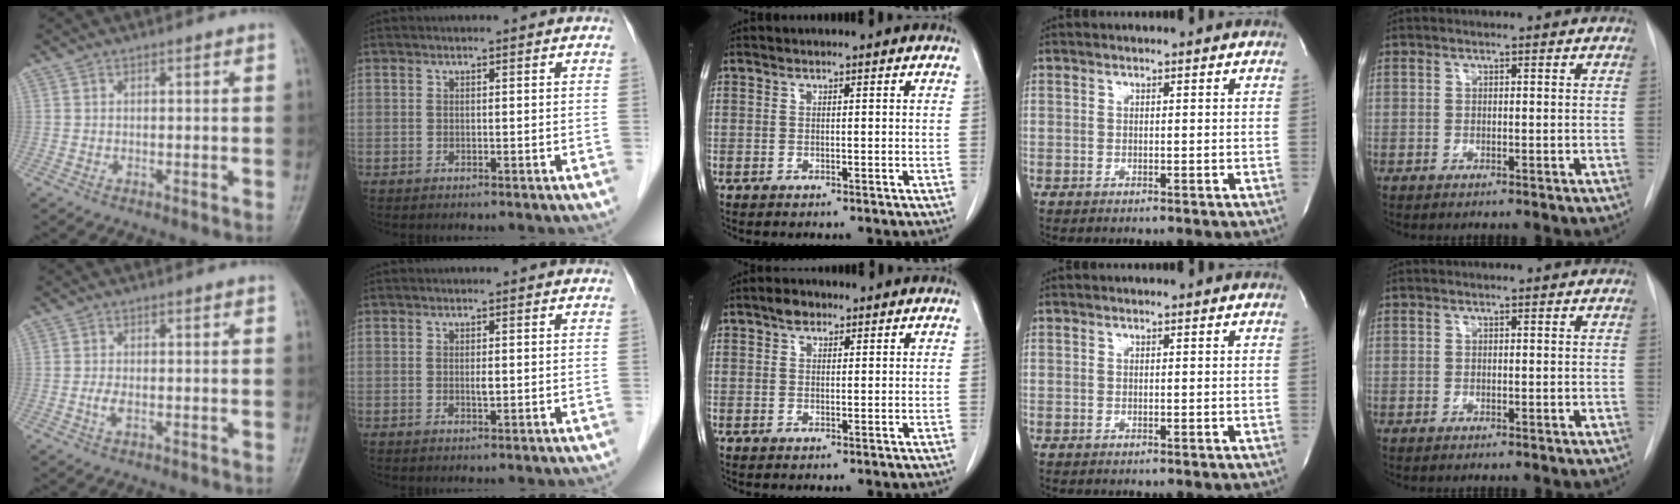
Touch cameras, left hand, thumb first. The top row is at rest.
{"thumb": {"total": 2.0, "force": [-0.4, 0.9, 1.7], "torque": [-0.039, 0.000, -0.010]}, "index": {"total": 0.9, "force": [0.0, 0.2, 0.9], "torque": [-0.016, -0.002, 0.001]}, "middle": {"total": 2.0, "force": [1.3, 1.1, 0.9], "torque": [-0.016, 0.006, 0.020]}}